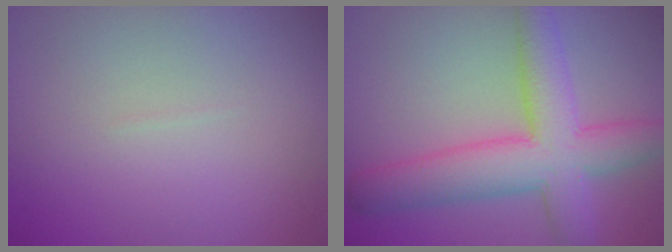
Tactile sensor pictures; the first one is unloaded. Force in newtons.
{"total": 7.4, "press": 7.4, "slide": 0.3}